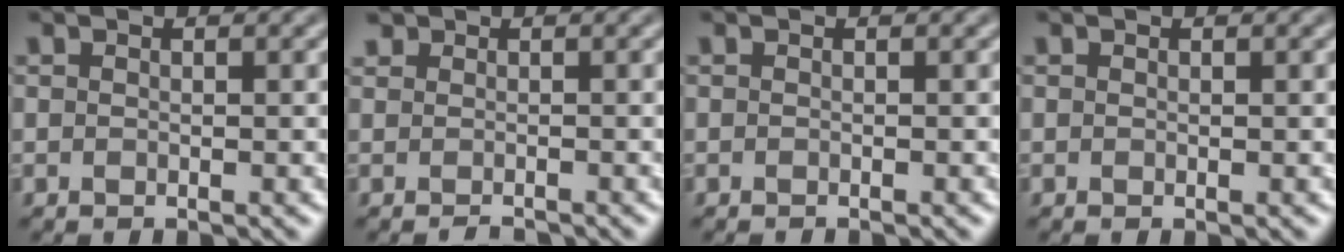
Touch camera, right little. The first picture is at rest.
{"total": 0.9, "force": [-0.4, 0.8, 0.2], "torque": [0.004, 0.001, -0.013]}
{"total": 0.7, "force": [-0.6, 0.1, 0.2], "torque": [0.002, -0.002, -0.010]}
{"total": 0.0}